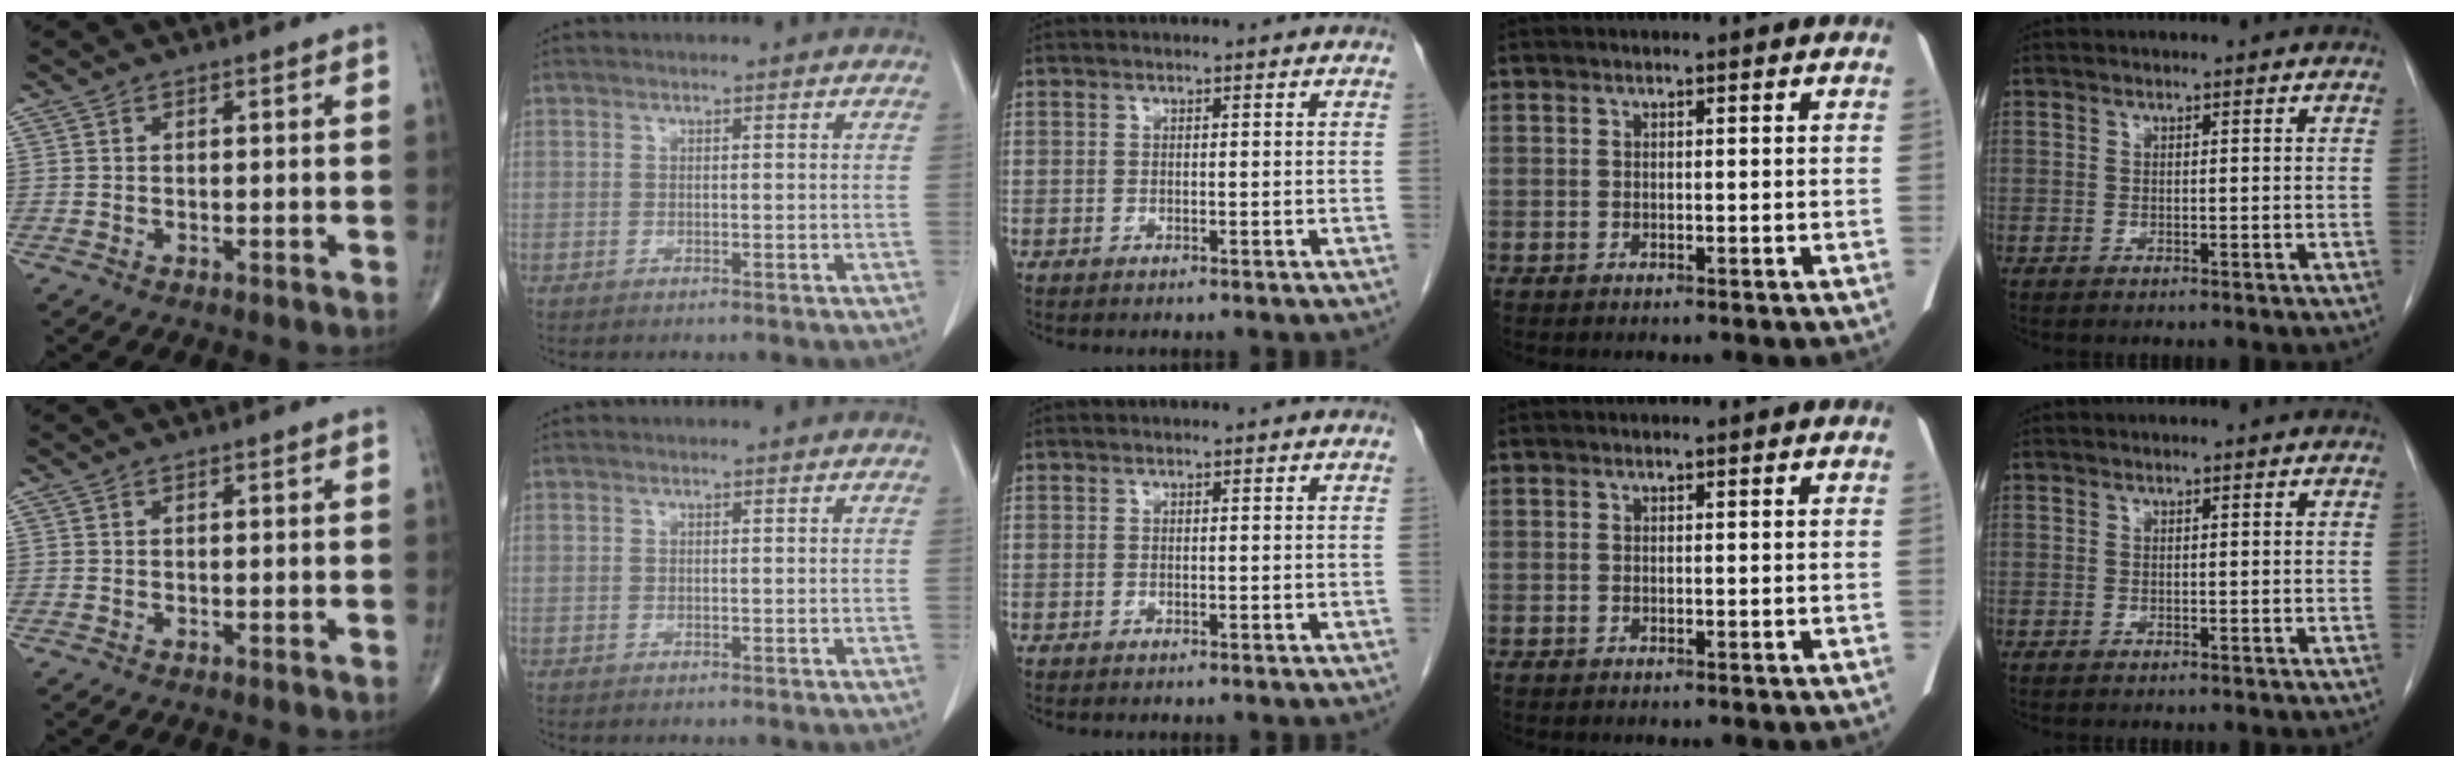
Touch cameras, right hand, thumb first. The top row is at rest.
{}